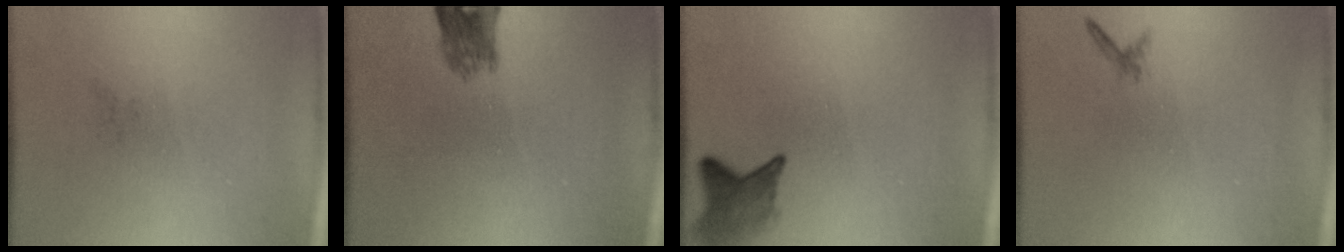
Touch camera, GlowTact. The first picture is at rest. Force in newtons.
{"total": 3.2}
{"total": 2.9}
{"total": 0.6}